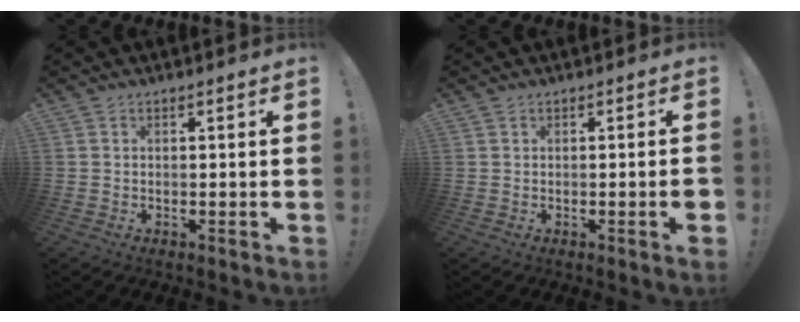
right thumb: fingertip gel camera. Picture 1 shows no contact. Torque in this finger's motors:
{"motor_torque": [0.01, 0.07, 0.02, 0.03, 0.02]}